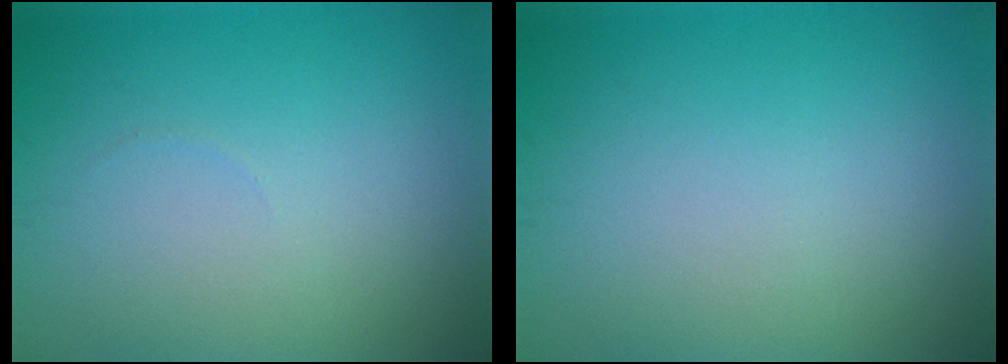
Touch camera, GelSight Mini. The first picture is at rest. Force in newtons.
{"total": 0.0}